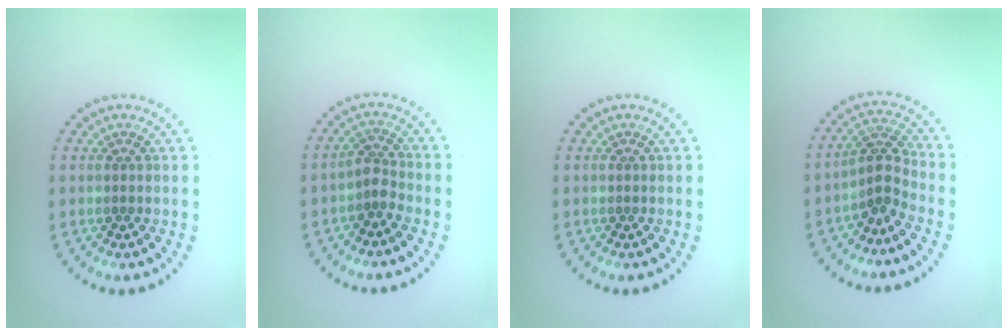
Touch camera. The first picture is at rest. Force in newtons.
{"total": 1.9, "press": 1.5, "slide": 1.2}
{"total": 0.0}
{"total": 2.5, "press": 1.8, "slide": 1.7}